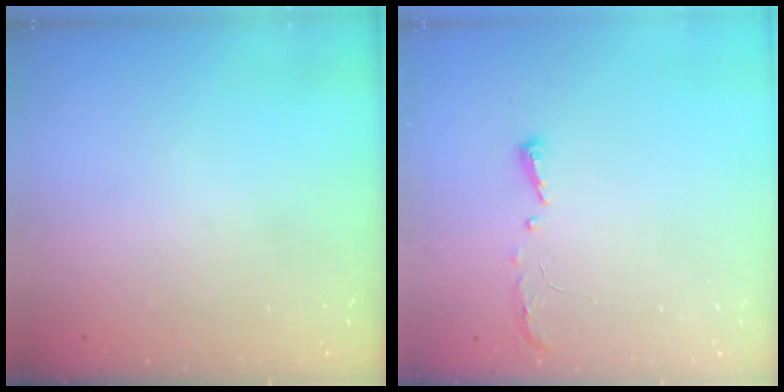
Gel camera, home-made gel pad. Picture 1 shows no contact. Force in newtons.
{"total": 4.1, "press": 4.0, "slide": 0.6}